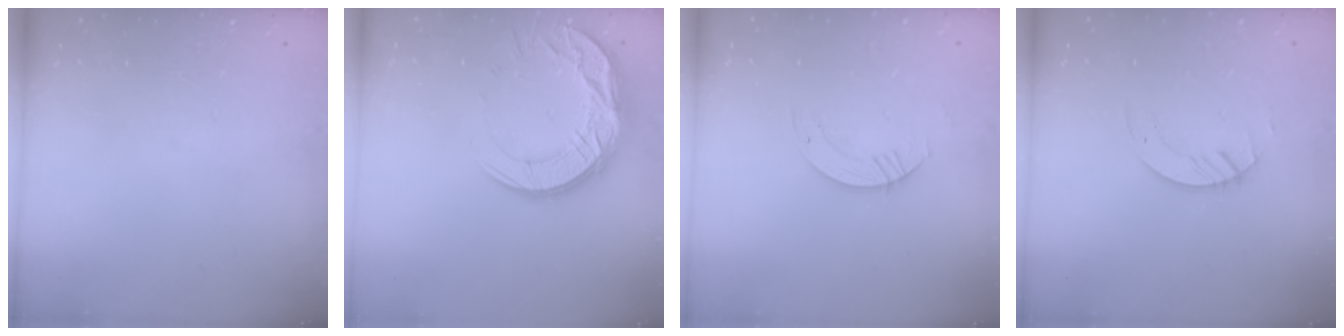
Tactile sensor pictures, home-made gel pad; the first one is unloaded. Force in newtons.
{"total": 14.6, "press": 14.6, "slide": 1.1}
{"total": 3.8, "press": 3.8, "slide": 0.1}
{"total": 2.8, "press": 2.8, "slide": 0.3}